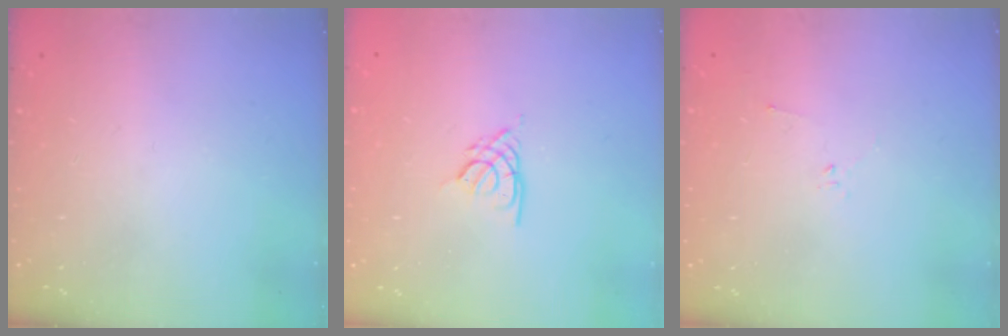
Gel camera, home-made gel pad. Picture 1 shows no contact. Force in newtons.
{"total": 2.6, "press": 2.6, "slide": 0.6}
{"total": 2.2, "press": 2.1, "slide": 0.7}